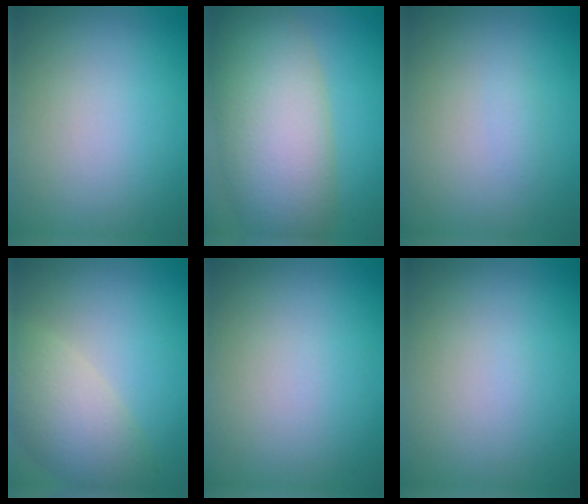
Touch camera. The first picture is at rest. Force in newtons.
{"total": 10.6, "press": 10.6, "slide": 0.5}
{"total": 0.6, "press": 0.6, "slide": 0.0}
{"total": 5.3, "press": 5.3, "slide": 0.5}
{"total": 0.0}
{"total": 0.0}